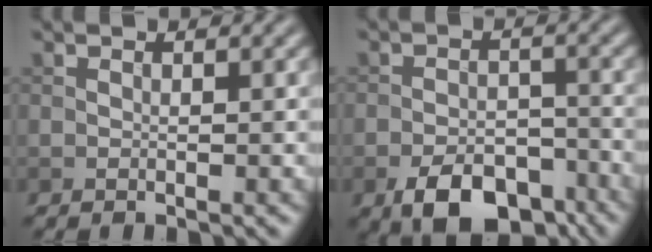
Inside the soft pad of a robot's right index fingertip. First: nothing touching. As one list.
[{"total": 7.4, "force": [-4.7, 3.8, 4.4], "torque": [-0.064, -0.006, -0.076]}]